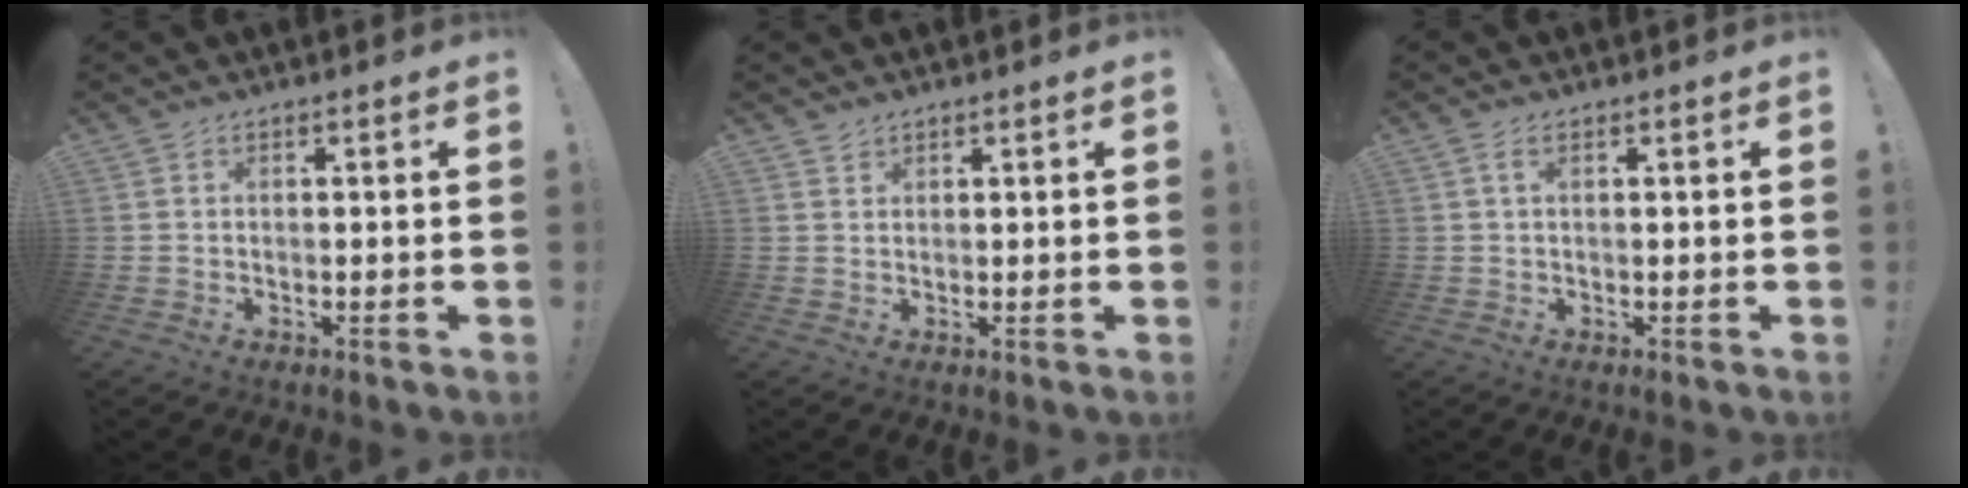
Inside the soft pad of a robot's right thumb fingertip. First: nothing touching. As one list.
[{"total": 1.3, "force": [1.2, 0.5, 0.1], "torque": [0.004, -0.007, 0.023]}, {"total": 2.0, "force": [0.7, 0.7, 1.7], "torque": [-0.030, 0.003, 0.011]}]